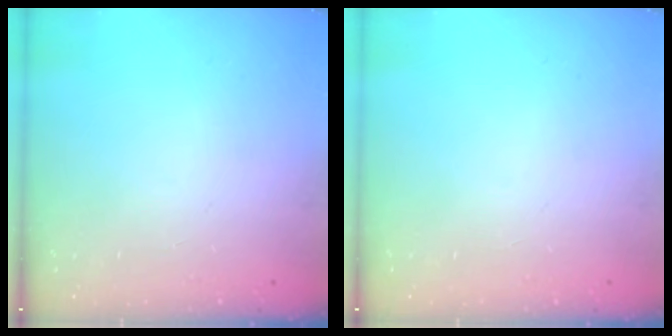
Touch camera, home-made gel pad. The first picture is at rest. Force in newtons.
{"total": 0.0}